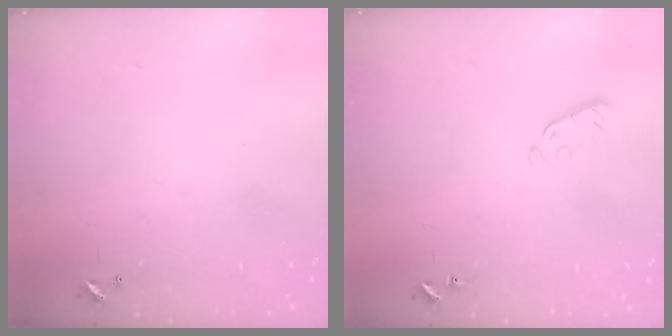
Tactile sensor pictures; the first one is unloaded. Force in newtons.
{"total": 3.0, "press": 2.9, "slide": 0.7}